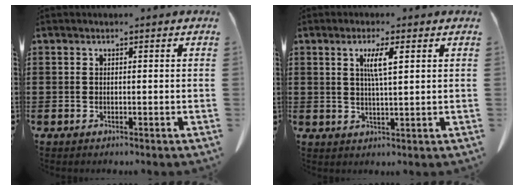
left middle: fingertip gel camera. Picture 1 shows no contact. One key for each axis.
{"total": 4.1, "fx": 1.4, "fy": 0.4, "fz": 3.8, "tx": -0.078, "ty": 0.003, "tz": 0.020}